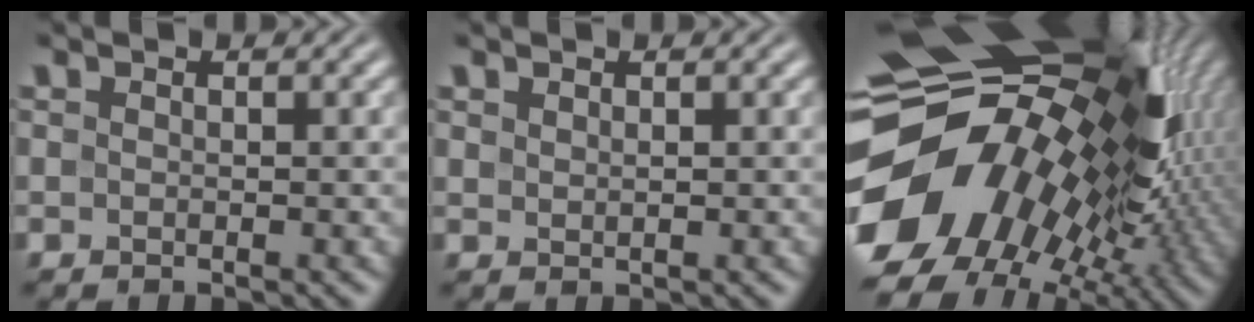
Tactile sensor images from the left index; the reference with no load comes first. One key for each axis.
{"total": 0.7, "fx": 0.5, "fy": 0.2, "fz": 0.3, "tx": -0.010, "ty": 0.001, "tz": 0.011}
{"total": 19.5, "fx": -1.5, "fy": 13.7, "fz": 13.8, "tx": -0.230, "ty": -0.011, "tz": -0.015}